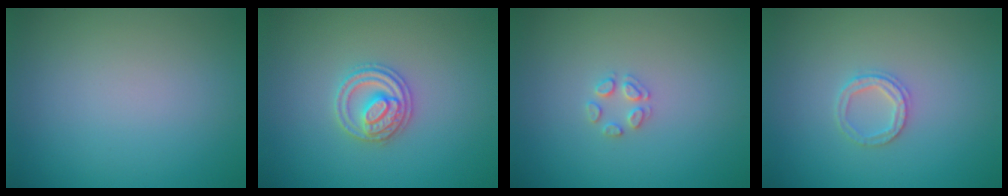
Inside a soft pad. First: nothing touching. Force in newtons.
{"total": 2.8, "press": 2.7, "slide": 0.5}
{"total": 1.5, "press": 1.5, "slide": 0.1}
{"total": 1.9, "press": 1.8, "slide": 0.4}